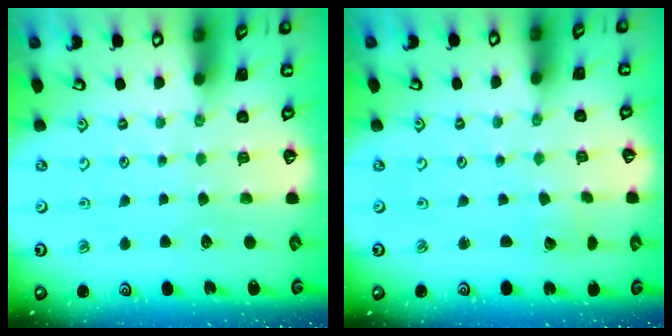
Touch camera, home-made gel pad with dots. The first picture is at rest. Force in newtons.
{"total": 1.3, "press": 1.3, "slide": 0.0}